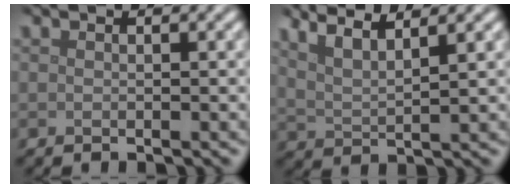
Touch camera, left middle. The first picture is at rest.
{"total": 4.7, "force": [3.5, 0.9, 2.9], "torque": [-0.055, 0.017, 0.052]}